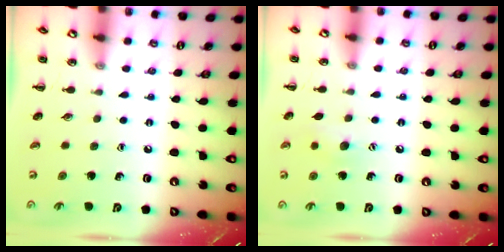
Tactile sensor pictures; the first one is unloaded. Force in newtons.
{"total": 6.6, "press": 6.4, "slide": 1.6}